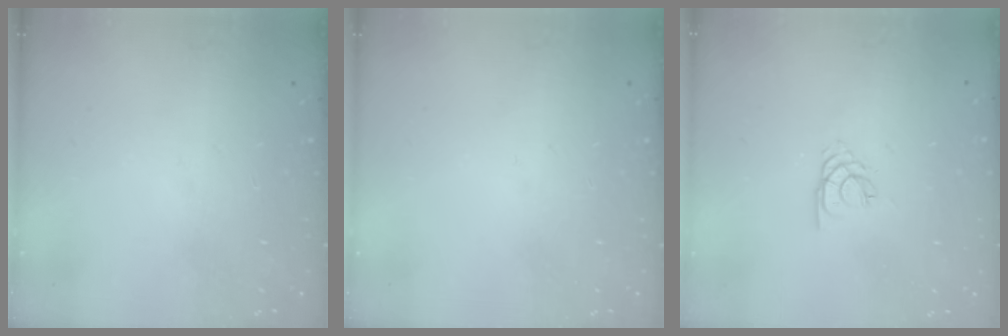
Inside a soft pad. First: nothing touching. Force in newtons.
{"total": 0.0}
{"total": 1.7, "press": 1.7, "slide": 0.4}